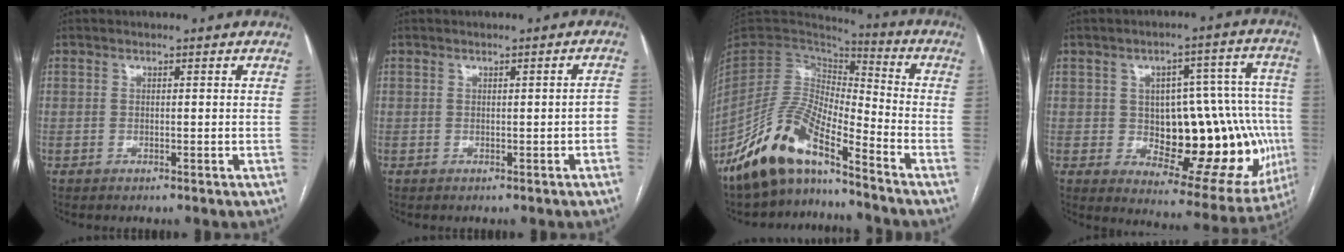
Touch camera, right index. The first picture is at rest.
{"total": 1.6, "force": [-0.4, 0.3, 1.5], "torque": [-0.013, 0.003, -0.002]}
{"total": 13.2, "force": [-10.4, 3.0, 7.6], "torque": [-0.151, 0.014, -0.197]}
{"total": 21.9, "force": [-2.8, 9.5, 19.5], "torque": [-0.189, 0.039, -0.008]}